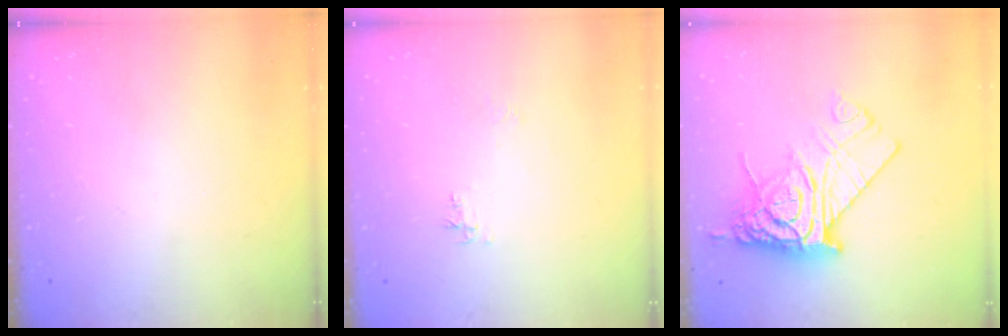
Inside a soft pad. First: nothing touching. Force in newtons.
{"total": 4.9, "press": 4.9, "slide": 0.6}
{"total": 16.9, "press": 16.8, "slide": 1.7}